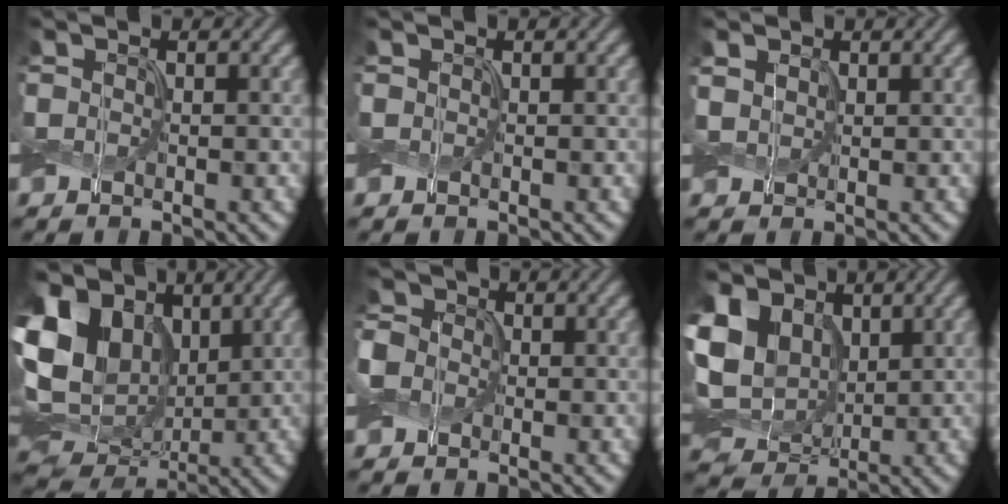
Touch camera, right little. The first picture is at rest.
{"total": 0.0}
{"total": 1.4, "force": [0.6, 1.1, 0.6], "torque": [-0.022, 0.001, 0.009]}
{"total": 17.2, "force": [4.2, 12.6, 10.9], "torque": [-0.246, 0.034, 0.066]}
{"total": 3.2, "force": [-0.5, 2.9, 1.4], "torque": [-0.040, 0.011, -0.018]}
{"total": 13.1, "force": [2.8, 10.6, 7.2], "torque": [-0.196, 0.024, 0.042]}